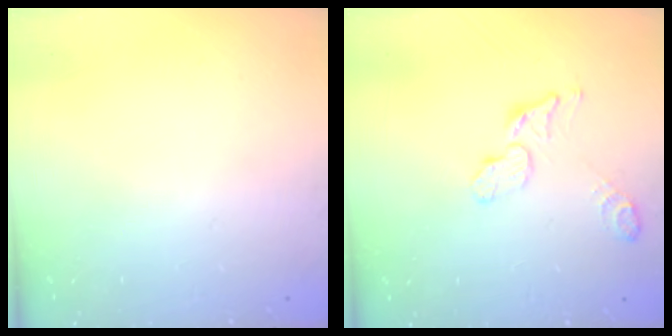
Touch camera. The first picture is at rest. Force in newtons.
{"total": 6.0, "press": 6.0, "slide": 0.3}